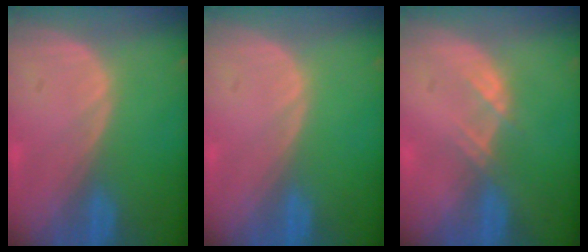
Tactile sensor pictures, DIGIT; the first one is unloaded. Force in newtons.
{"total": 0.0}
{"total": 1.9, "press": 1.9, "slide": 0.3}